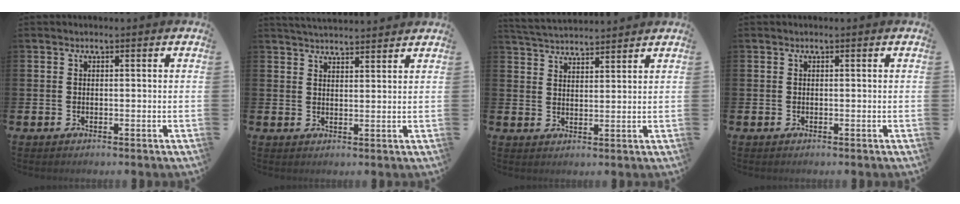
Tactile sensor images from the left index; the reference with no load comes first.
{"total": 3.5, "force": [3.5, 0.1, 0.2], "torque": [-0.011, -0.017, 0.065]}
{"total": 4.2, "force": [4.1, 0.4, 0.0], "torque": [-0.021, -0.019, 0.077]}
{"total": 0.0}